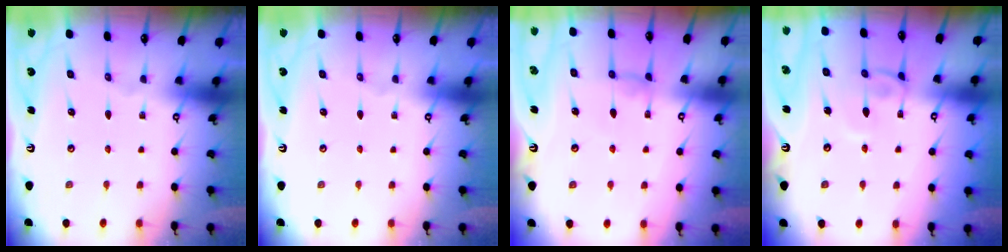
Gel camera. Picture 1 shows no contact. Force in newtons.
{"total": 0.0}
{"total": 1.5, "press": 1.4, "slide": 0.6}
{"total": 2.1, "press": 2.0, "slide": 0.4}